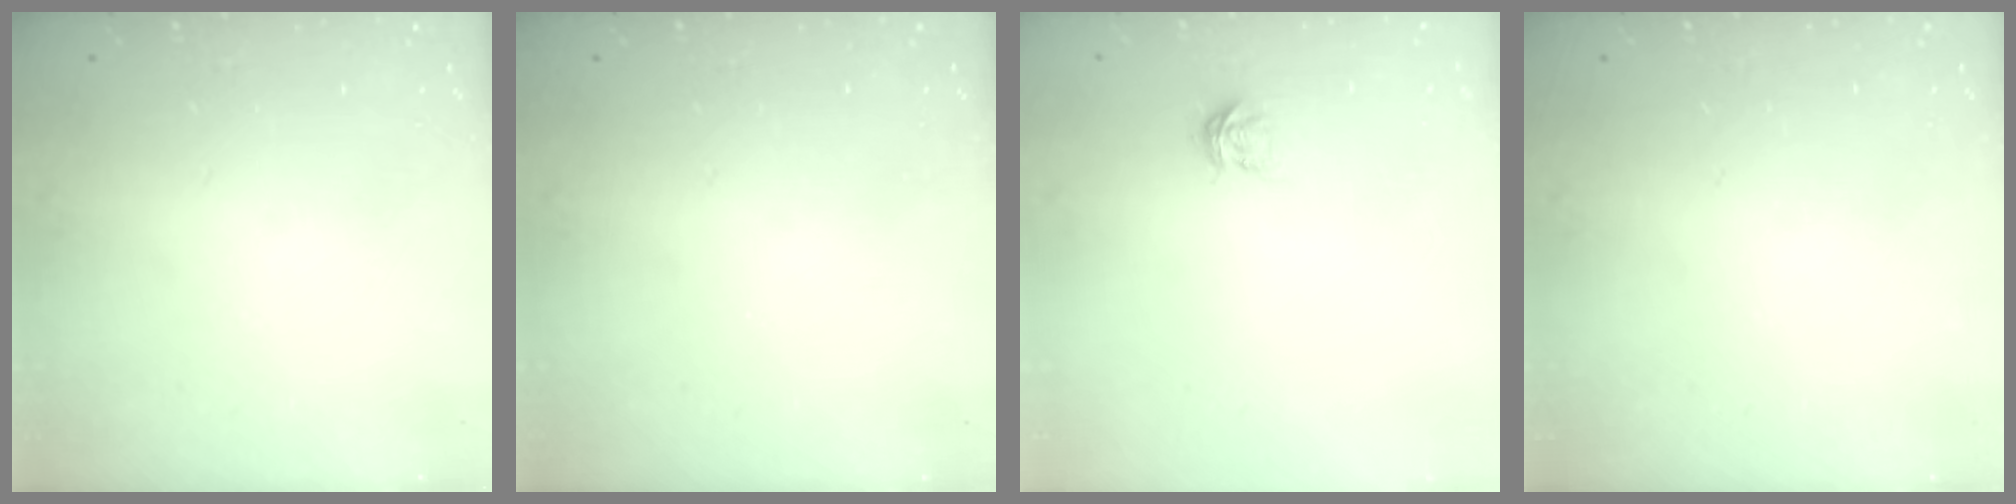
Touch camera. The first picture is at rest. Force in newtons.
{"total": 0.0}
{"total": 3.6, "press": 3.6, "slide": 0.4}
{"total": 0.0}